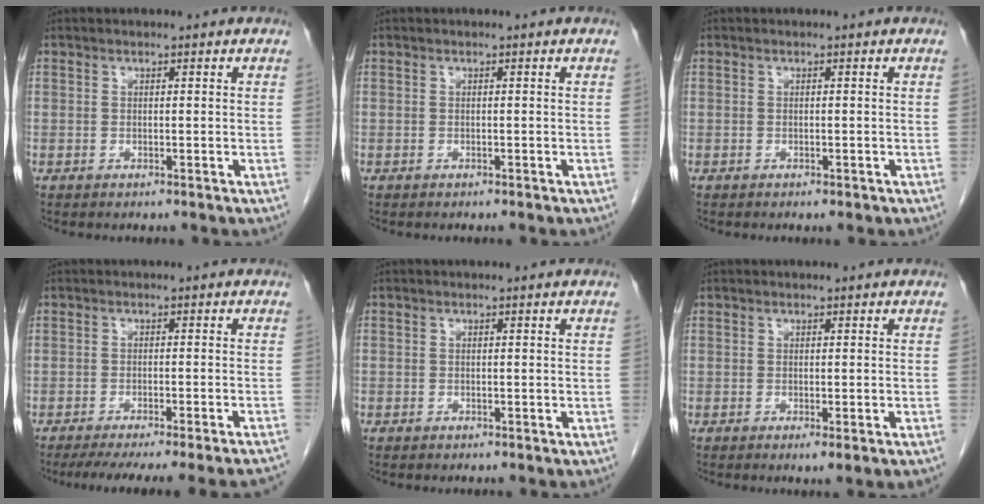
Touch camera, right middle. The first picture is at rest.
{"total": 0.0}
{"total": 0.7, "force": [-0.5, 0.2, 0.4], "torque": [-0.008, -0.001, -0.004]}
{"total": 18.7, "force": [-17.0, -0.1, 7.6], "torque": [-0.067, -0.028, -0.216]}
{"total": 0.7, "force": [-0.5, 0.5, 0.0], "torque": [-0.006, 0.003, -0.008]}
{"total": 1.9, "force": [-1.0, -0.1, 1.6], "torque": [-0.022, -0.007, -0.012]}